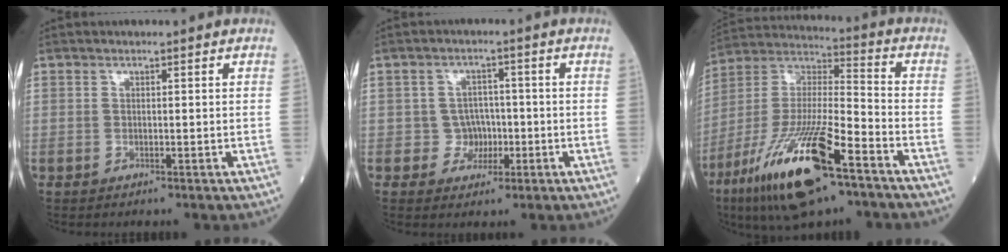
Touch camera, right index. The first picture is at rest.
{"total": 3.7, "force": [-0.8, 3.5, 0.7], "torque": [0.001, 0.010, -0.010]}
{"total": 21.1, "force": [-11.7, 4.2, 17.0], "torque": [-0.352, -0.040, -0.213]}